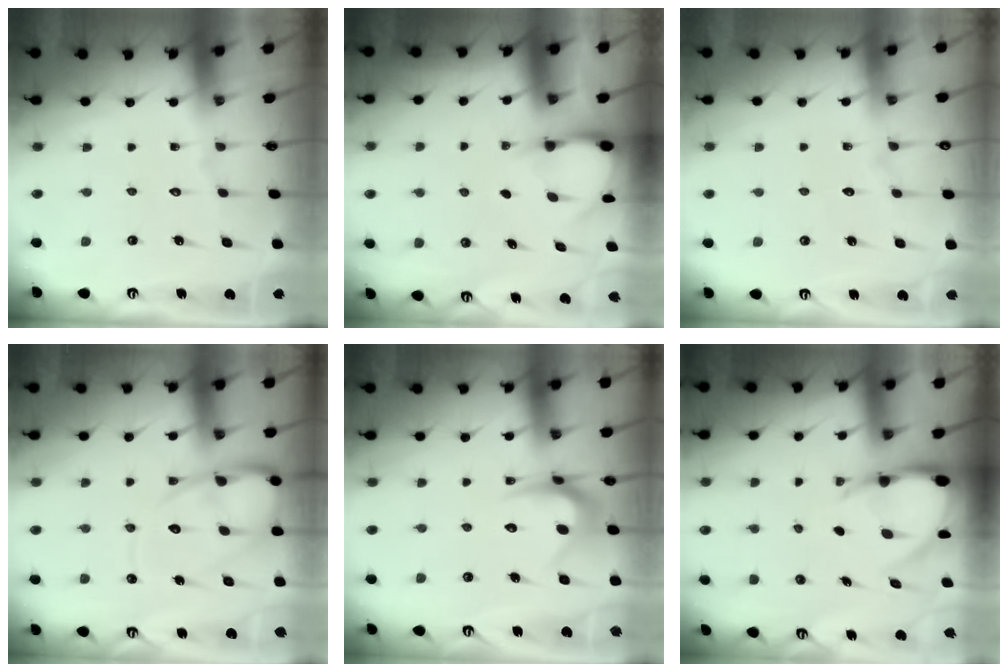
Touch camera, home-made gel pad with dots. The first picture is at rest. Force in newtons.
{"total": 3.0, "press": 3.0, "slide": 0.4}
{"total": 3.2, "press": 3.2, "slide": 0.5}
{"total": 13.6, "press": 13.5, "slide": 1.3}
{"total": 9.4, "press": 9.4, "slide": 0.5}
{"total": 7.5, "press": 7.4, "slide": 0.9}